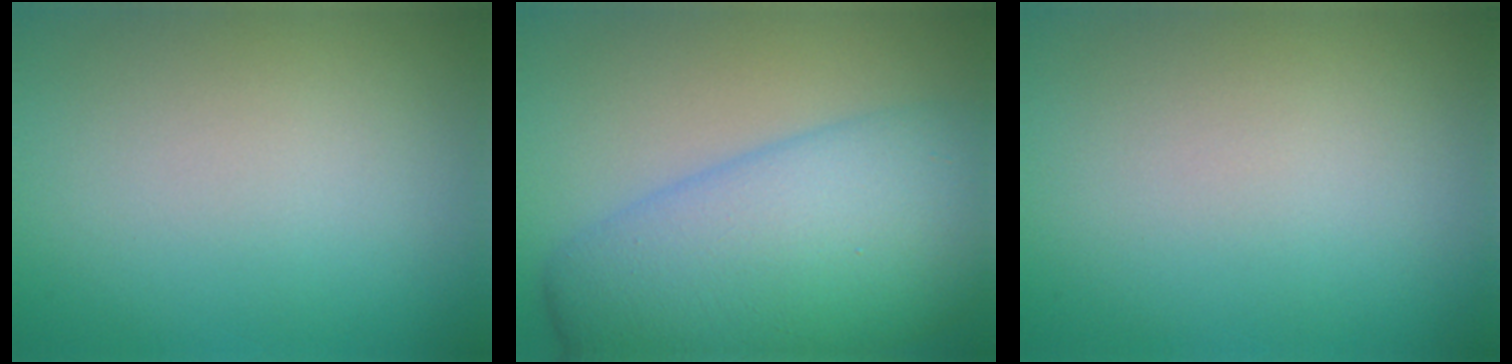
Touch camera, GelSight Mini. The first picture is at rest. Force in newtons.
{"total": 12.3, "press": 12.3, "slide": 0.2}
{"total": 0.0}